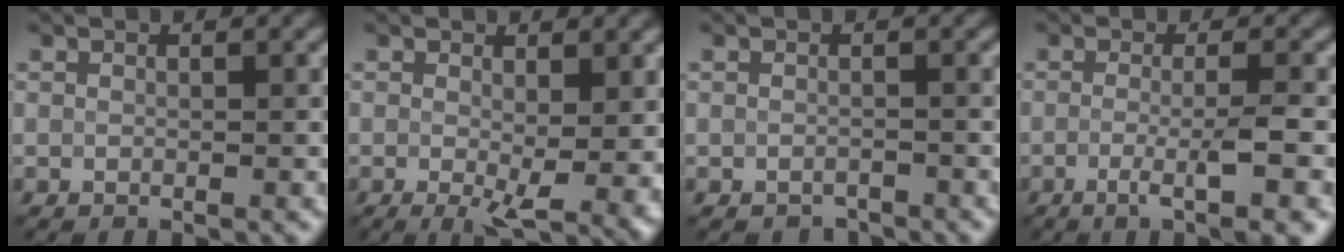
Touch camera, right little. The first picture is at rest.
{"total": 4.6, "force": [-0.2, 1.5, 4.3], "torque": [-0.061, -0.014, -0.004]}
{"total": 0.9, "force": [-0.8, 0.3, 0.0], "torque": [-0.001, -0.003, -0.014]}
{"total": 4.8, "force": [-1.5, 0.9, 4.5], "torque": [-0.071, -0.007, -0.026]}